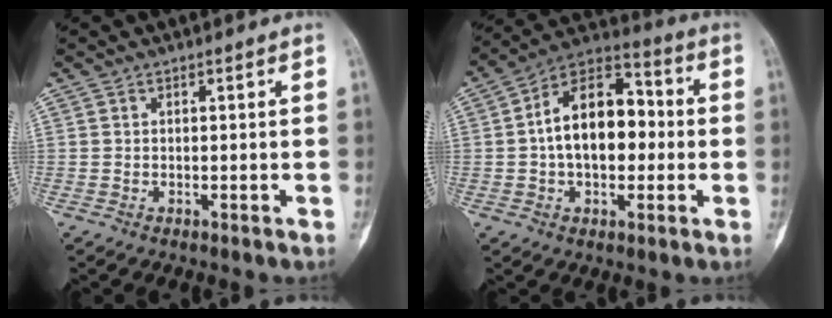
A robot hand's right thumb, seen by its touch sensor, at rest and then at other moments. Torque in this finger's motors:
{"motor_torque": [1.25, 1.16, 0.43, -0.21, 0.48]}